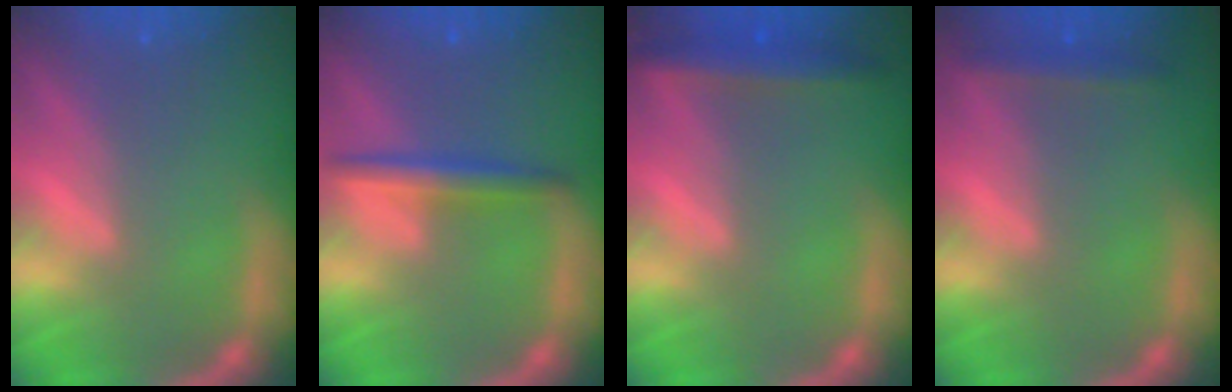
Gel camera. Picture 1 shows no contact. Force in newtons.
{"total": 3.0}
{"total": 3.5}
{"total": 1.9}